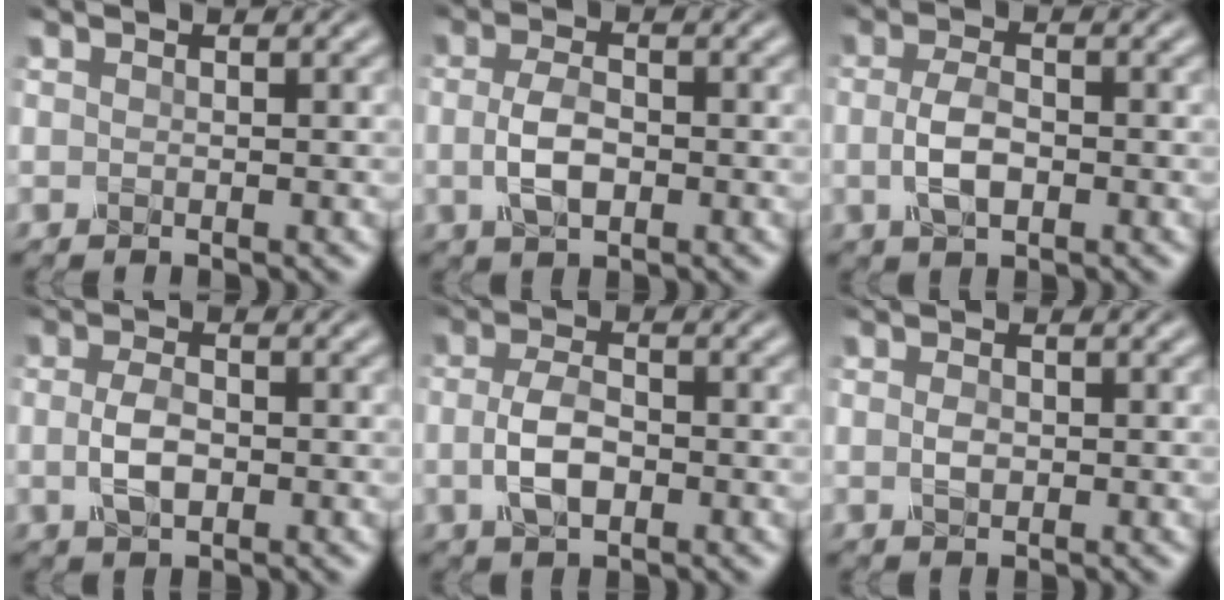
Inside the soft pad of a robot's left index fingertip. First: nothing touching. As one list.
[{"total": 3.4, "force": [-0.4, 1.9, 2.8], "torque": [-0.060, -0.001, -0.009]}, {"total": 3.3, "force": [-0.5, 1.8, 2.7], "torque": [-0.058, -0.001, -0.010]}, {"total": 3.0, "force": [-0.3, 1.7, 2.4], "torque": [-0.053, -0.002, -0.006]}, {"total": 3.7, "force": [-0.6, 2.1, 3.1], "torque": [-0.067, -0.001, -0.013]}, {"total": 1.4, "force": [0.0, 0.9, 1.0], "torque": [-0.021, -0.002, 0.000]}]